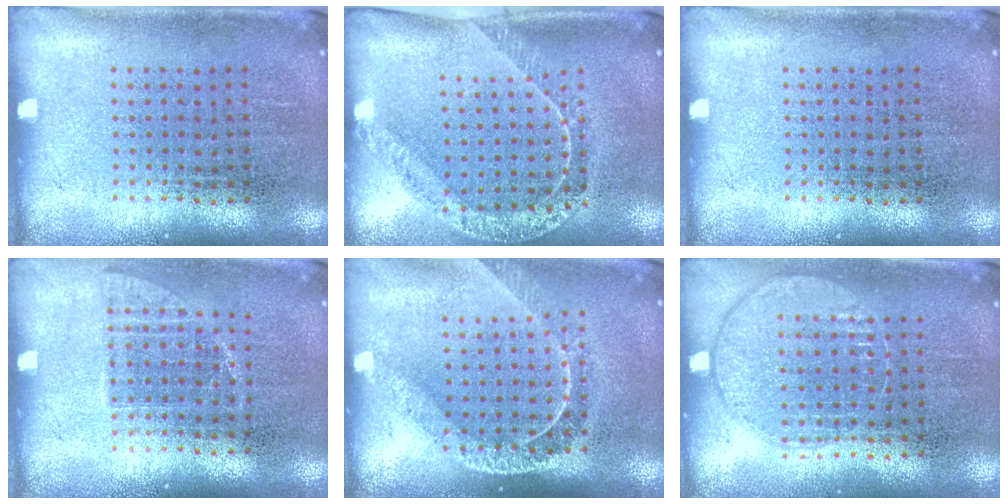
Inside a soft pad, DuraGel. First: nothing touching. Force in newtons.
{"total": 1.4, "press": 1.4, "slide": 0.2}
{"total": 0.0}
{"total": 0.8, "press": 0.8, "slide": 0.3}
{"total": 1.8, "press": 1.5, "slide": 1.0}
{"total": 0.9, "press": 0.9, "slide": 0.4}